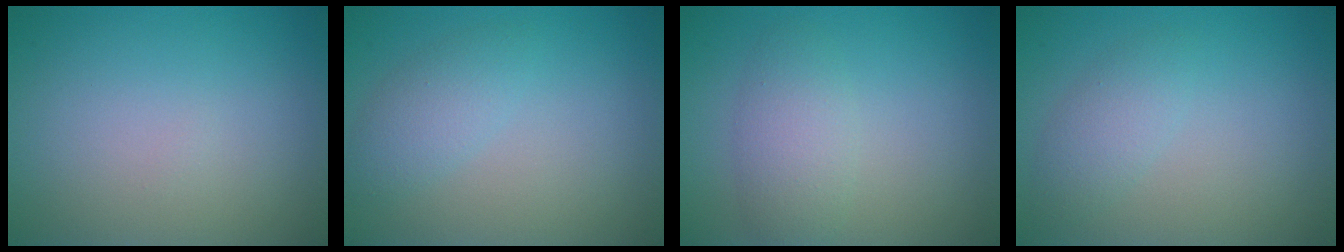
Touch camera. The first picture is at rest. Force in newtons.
{"total": 2.3, "press": 2.3, "slide": 0.1}
{"total": 3.0, "press": 3.0, "slide": 0.1}
{"total": 2.0, "press": 2.0, "slide": 0.2}